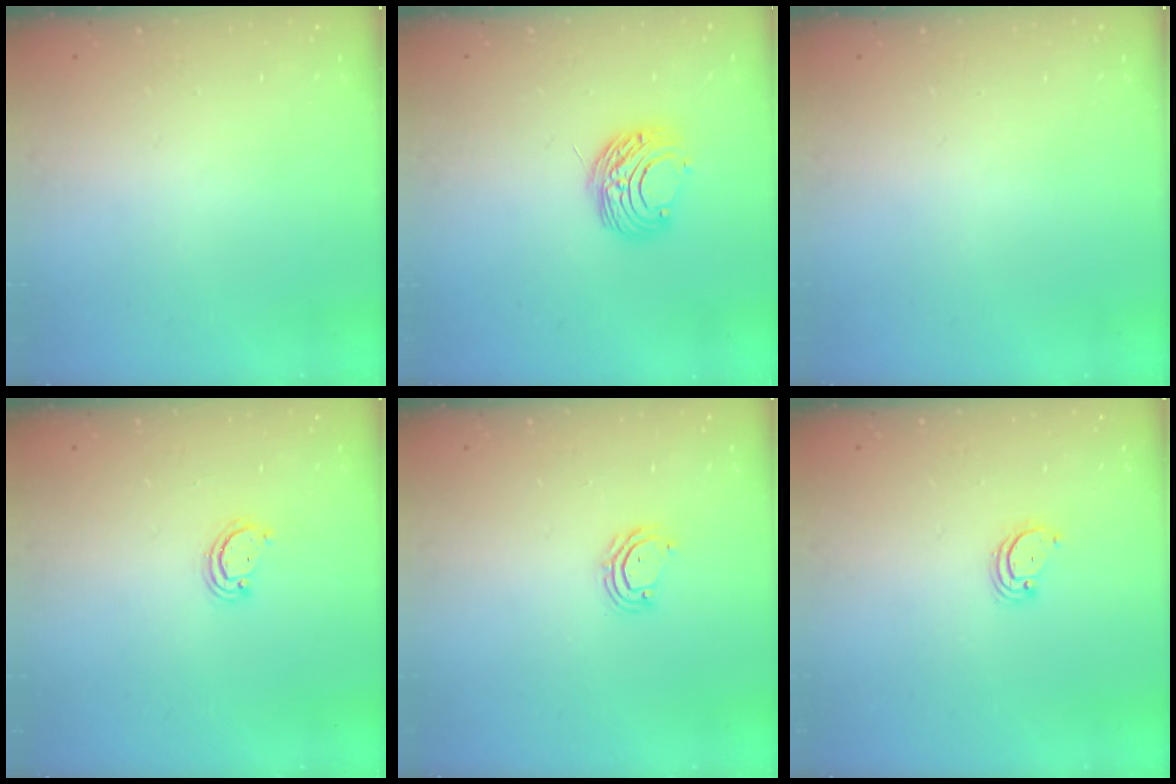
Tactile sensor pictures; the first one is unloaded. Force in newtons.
{"total": 8.7, "press": 8.7, "slide": 0.6}
{"total": 0.0}
{"total": 2.3, "press": 2.3, "slide": 0.3}
{"total": 6.1, "press": 6.1, "slide": 0.5}
{"total": 2.3, "press": 2.3, "slide": 0.2}